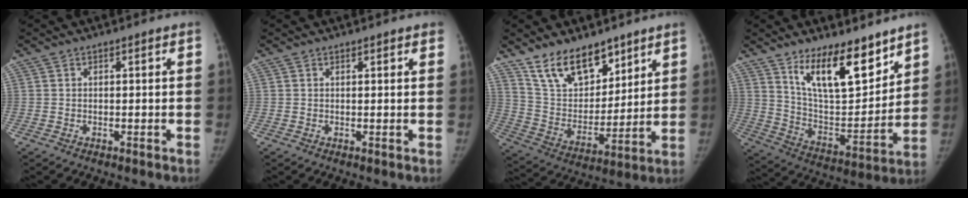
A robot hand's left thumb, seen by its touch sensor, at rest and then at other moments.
{"total": 1.5, "force": [1.3, 0.5, 0.7], "torque": [-0.002, 0.000, 0.014]}
{"total": 15.6, "force": [11.3, 7.9, 7.2], "torque": [-0.076, -0.065, 0.215]}
{"total": 17.3, "force": [11.8, 6.4, 10.9], "torque": [-0.130, -0.085, 0.213]}